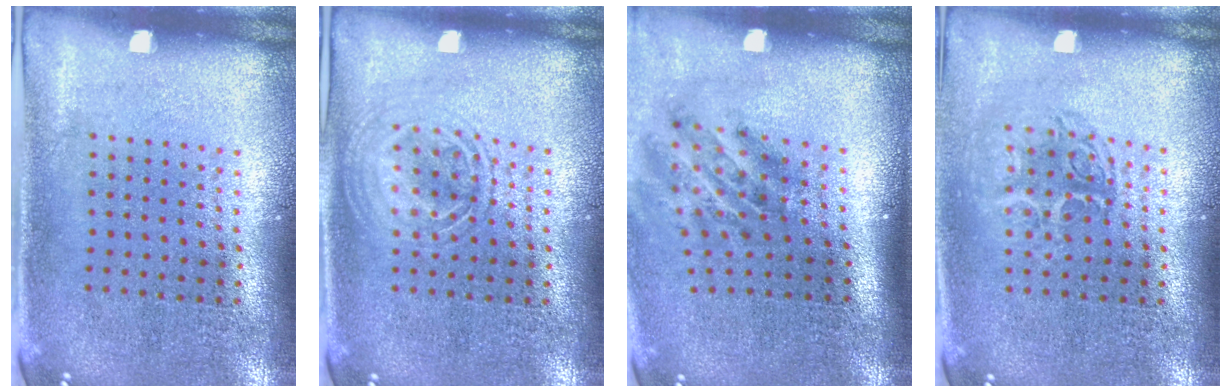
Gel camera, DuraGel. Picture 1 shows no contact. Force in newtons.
{"total": 1.2, "press": 1.2, "slide": 0.2}
{"total": 1.9, "press": 1.2, "slide": 1.5}
{"total": 1.1, "press": 1.0, "slide": 0.5}